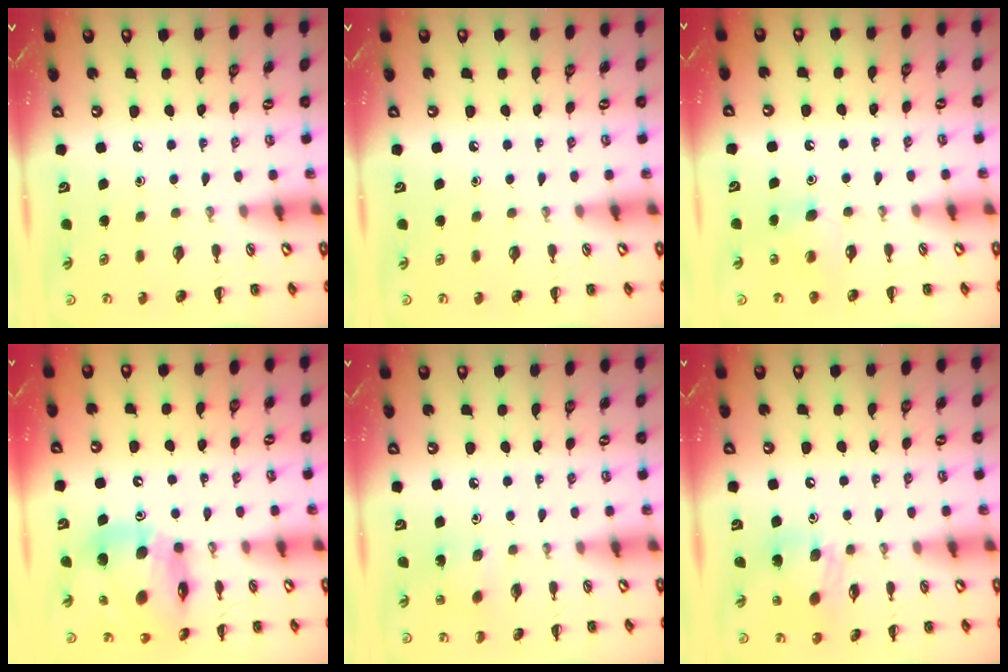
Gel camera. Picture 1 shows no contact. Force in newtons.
{"total": 0.0}
{"total": 5.3, "press": 5.0, "slide": 1.7}
{"total": 14.8, "press": 14.3, "slide": 4.1}
{"total": 2.8, "press": 2.7, "slide": 0.8}
{"total": 10.7, "press": 10.6, "slide": 1.3}